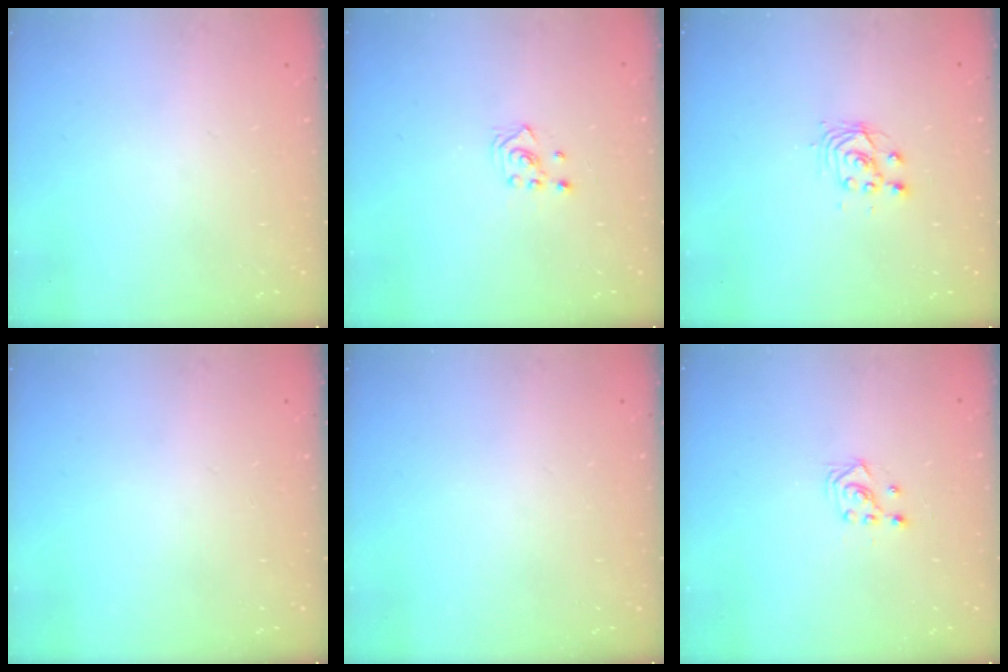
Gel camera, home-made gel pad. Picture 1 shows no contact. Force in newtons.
{"total": 2.6, "press": 2.4, "slide": 0.9}
{"total": 3.1, "press": 3.0, "slide": 0.3}
{"total": 0.0}
{"total": 0.0}
{"total": 2.9, "press": 2.7, "slide": 1.0}